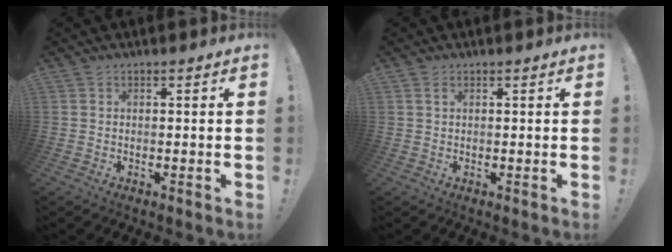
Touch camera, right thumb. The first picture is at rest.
{"total": 1.3, "force": [0.7, 0.5, 1.0], "torque": [-0.021, 0.002, 0.013]}